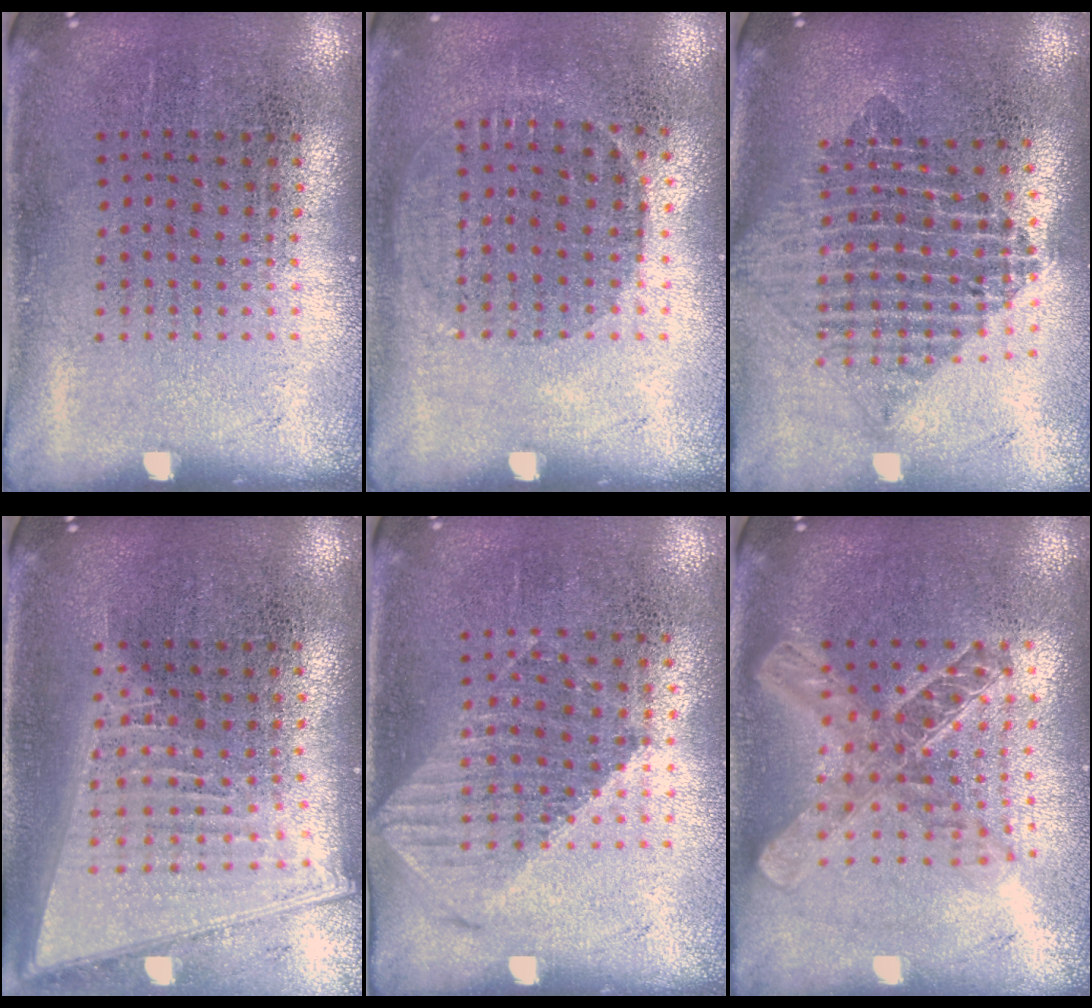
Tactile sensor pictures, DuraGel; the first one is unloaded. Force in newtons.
{"total": 1.0, "press": 0.8, "slide": 0.5}
{"total": 2.1, "press": 1.7, "slide": 1.2}
{"total": 2.1, "press": 1.8, "slide": 1.1}
{"total": 1.1, "press": 1.0, "slide": 0.4}
{"total": 2.0, "press": 1.7, "slide": 1.1}